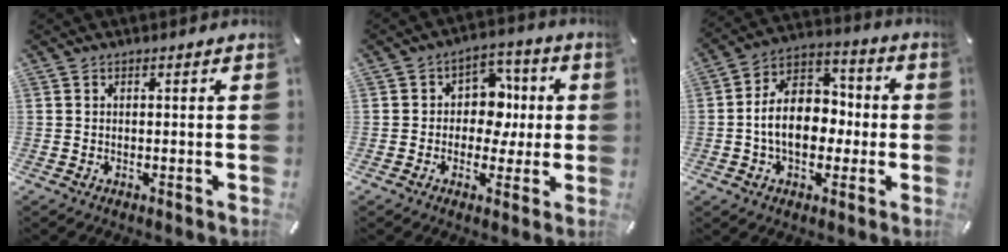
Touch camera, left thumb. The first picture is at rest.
{"total": 9.0, "force": [-0.2, 7.9, 4.3], "torque": [-0.057, 0.007, -0.005]}
{"total": 13.1, "force": [-2.0, 9.5, 8.7], "torque": [-0.156, 0.019, -0.034]}